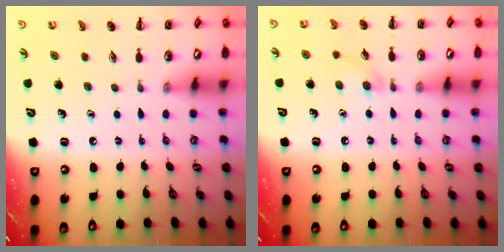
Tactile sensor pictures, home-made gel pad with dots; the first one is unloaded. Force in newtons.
{"total": 5.2, "press": 4.9, "slide": 1.9}